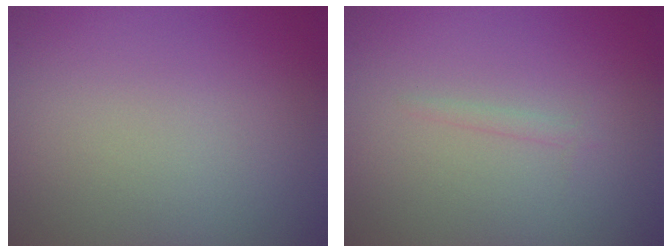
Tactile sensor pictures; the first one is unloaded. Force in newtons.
{"total": 0.7, "press": 0.7, "slide": 0.1}